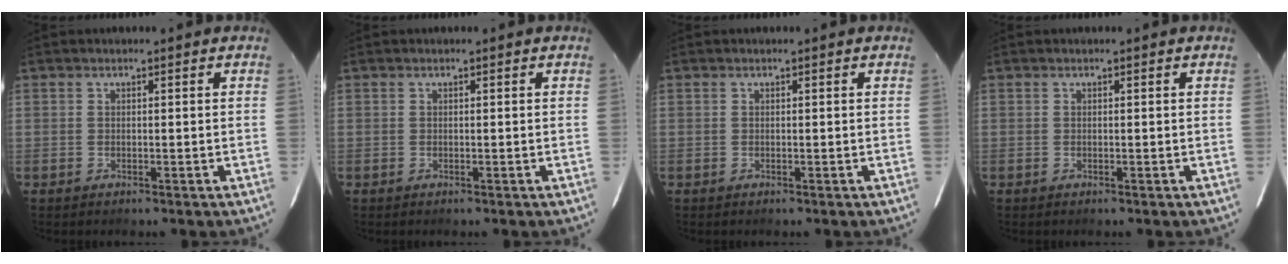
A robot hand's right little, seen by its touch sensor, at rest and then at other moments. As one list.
[{"total": 0.0}, {"total": 0.0}, {"total": 0.0}]